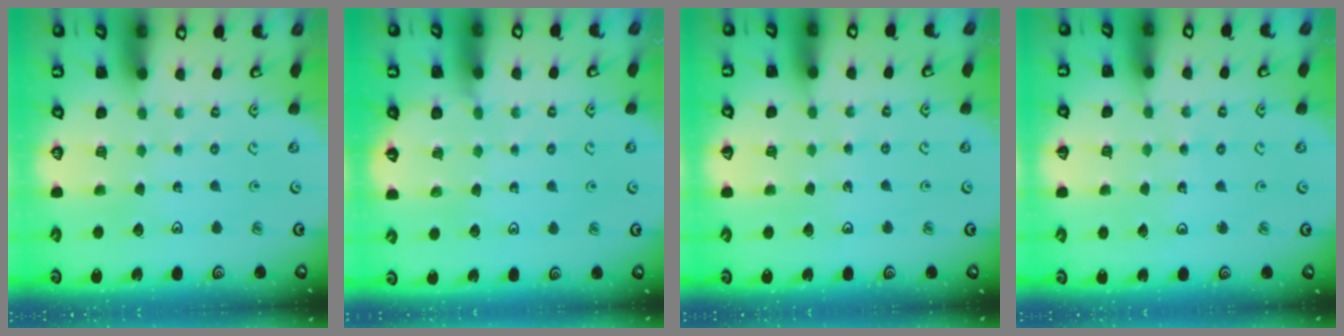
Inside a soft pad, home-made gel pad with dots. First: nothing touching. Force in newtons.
{"total": 3.9, "press": 3.9, "slide": 0.6}
{"total": 2.4, "press": 2.4, "slide": 0.2}
{"total": 4.4, "press": 4.3, "slide": 0.5}